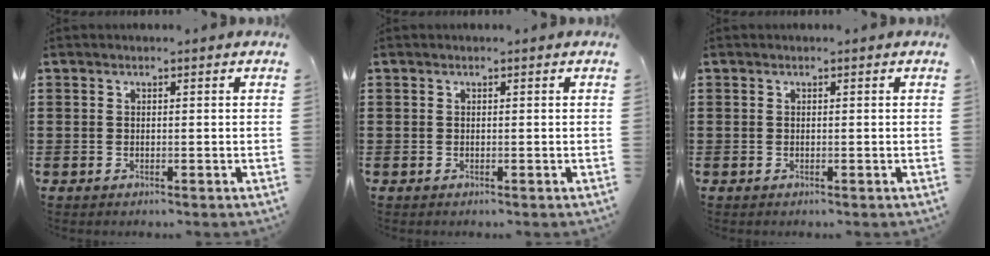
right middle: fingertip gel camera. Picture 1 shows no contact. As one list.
[{"total": 0.0}, {"total": 0.0}]